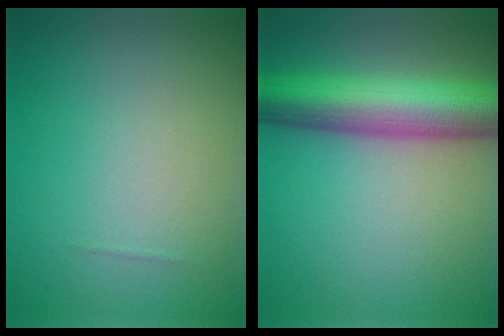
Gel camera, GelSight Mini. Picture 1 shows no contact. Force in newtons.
{"total": 9.1, "press": 9.1, "slide": 0.1}